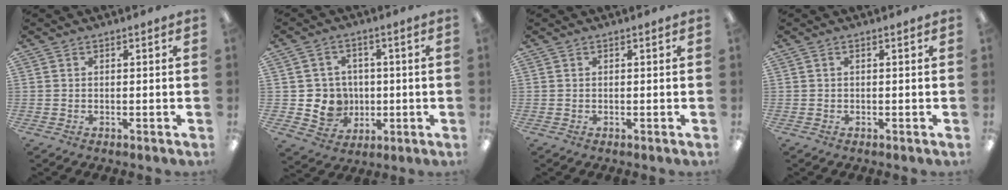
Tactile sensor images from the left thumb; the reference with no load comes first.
{"total": 7.5, "force": [-0.2, 7.3, 1.6], "torque": [-0.046, 0.005, 0.005]}
{"total": 0.0}
{"total": 0.0}